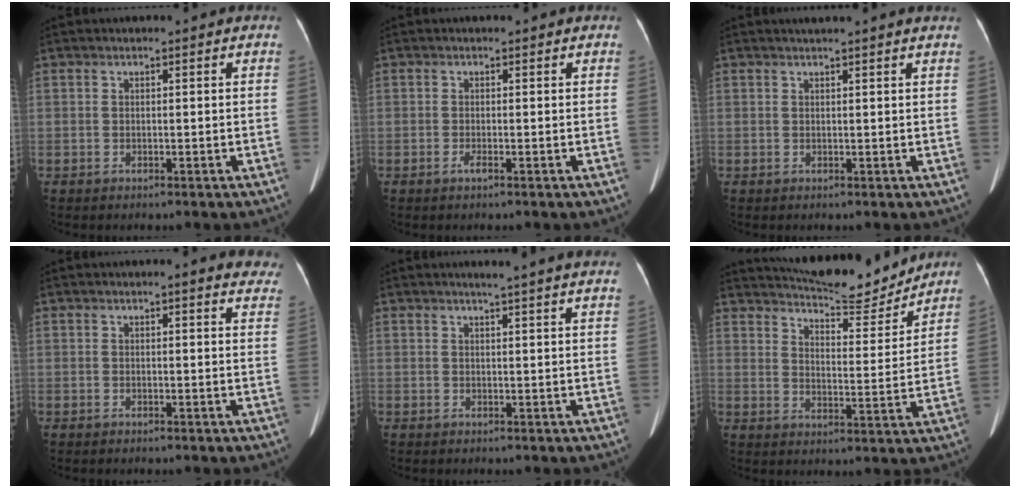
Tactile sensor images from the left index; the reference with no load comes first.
{"total": 0.7, "force": [-0.4, 0.0, 0.6], "torque": [-0.013, -0.002, -0.008]}
{"total": 4.1, "force": [3.7, -0.4, 1.8], "torque": [-0.023, 0.020, 0.041]}
{"total": 7.2, "force": [6.2, 1.5, 3.2], "torque": [-0.017, -0.007, 0.050]}
{"total": 7.6, "force": [6.6, -0.5, 3.8], "torque": [-0.049, 0.012, 0.064]}
{"total": 13.8, "force": [13.2, 1.6, 3.9], "torque": [-0.067, -0.015, 0.185]}